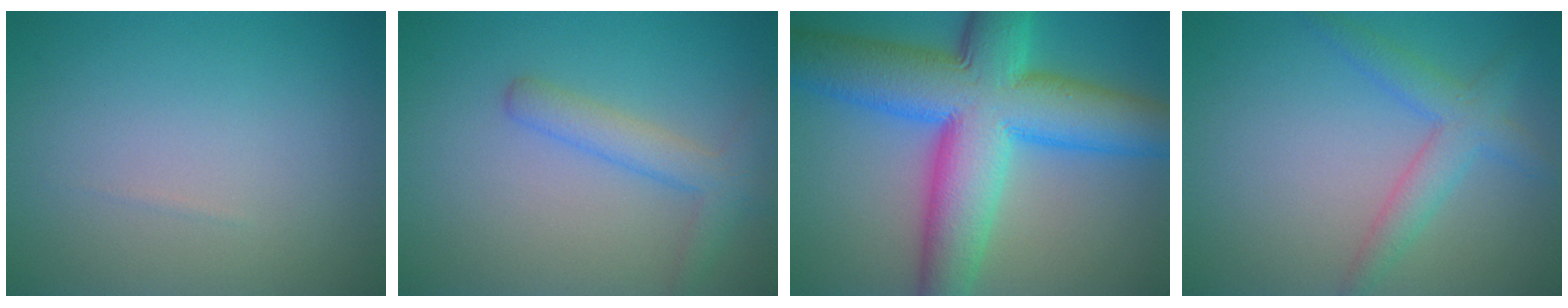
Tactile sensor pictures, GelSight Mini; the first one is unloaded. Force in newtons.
{"total": 2.9, "press": 2.9, "slide": 0.2}
{"total": 13.9, "press": 13.9, "slide": 0.0}
{"total": 2.4, "press": 2.4, "slide": 0.2}